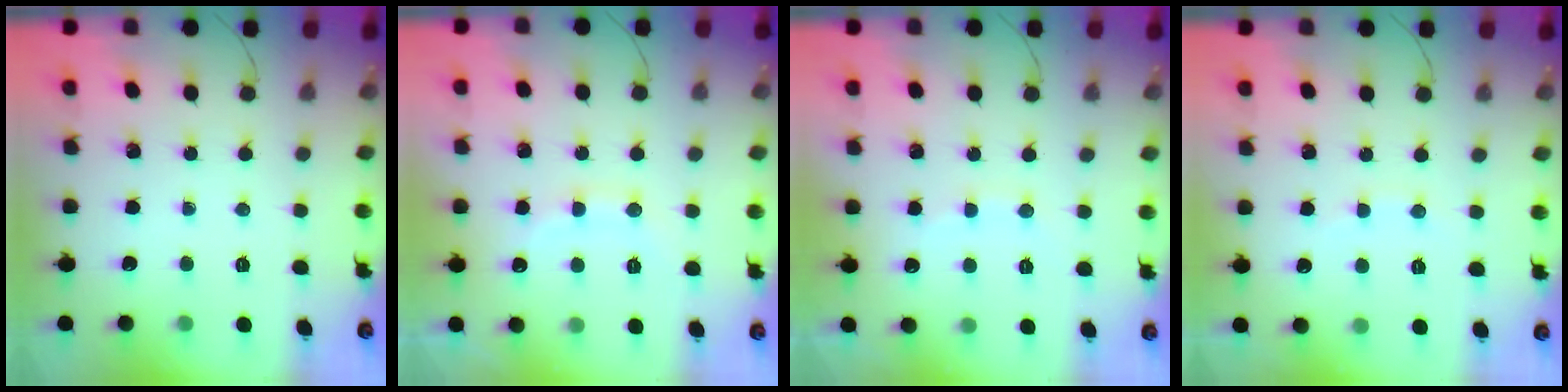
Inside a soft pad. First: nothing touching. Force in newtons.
{"total": 9.8, "press": 9.7, "slide": 1.2}
{"total": 5.8, "press": 5.7, "slide": 1.0}
{"total": 4.9, "press": 4.8, "slide": 0.9}